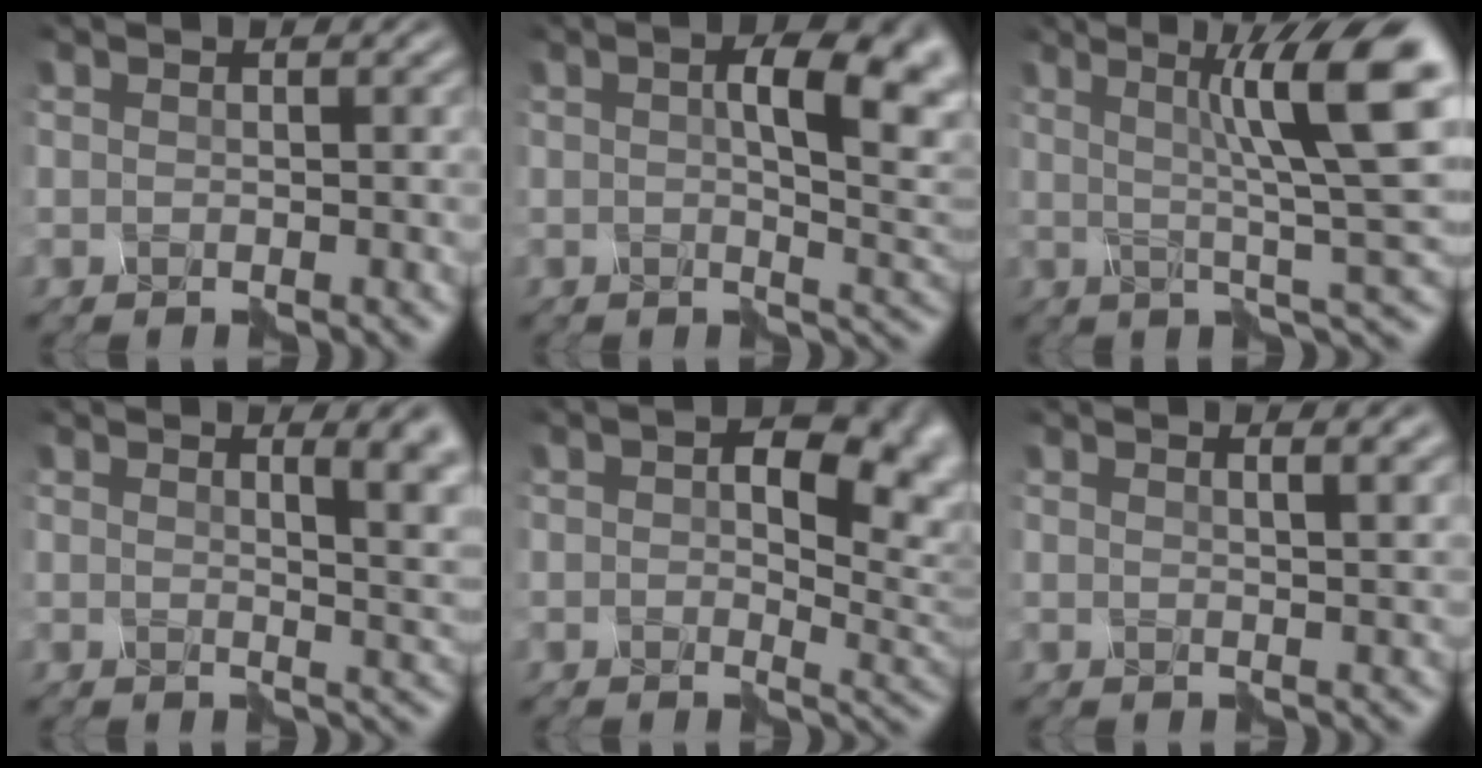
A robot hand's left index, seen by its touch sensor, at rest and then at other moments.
{"total": 7.8, "force": [2.4, 2.6, 7.0], "torque": [-0.083, 0.016, 0.042]}
{"total": 9.0, "force": [2.6, 1.2, 8.5], "torque": [-0.103, 0.017, 0.045]}
{"total": 6.0, "force": [2.1, 2.5, 5.0], "torque": [-0.010, 0.026, 0.022]}
{"total": 9.3, "force": [3.1, 5.0, 7.2], "torque": [-0.077, 0.011, 0.051]}
{"total": 3.3, "force": [1.8, 1.5, 2.3], "torque": [-0.001, 0.032, -0.002]}